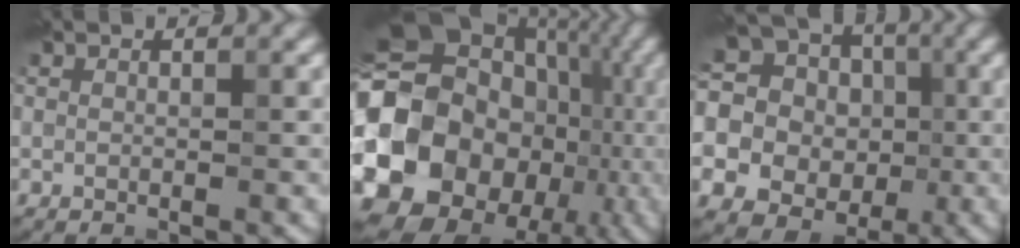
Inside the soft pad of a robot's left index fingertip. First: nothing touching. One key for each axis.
{"total": 22.9, "fx": -4.5, "fy": 20.2, "fz": 9.9, "tx": -0.176, "ty": -0.007, "tz": -0.112}
{"total": 23.9, "fx": -0.5, "fy": 22.5, "fz": 8.2, "tx": -0.189, "ty": 0.006, "tz": -0.060}